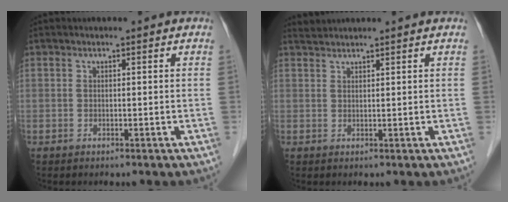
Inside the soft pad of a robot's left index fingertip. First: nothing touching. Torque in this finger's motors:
{"motor_torque": [0.24, -0.20, 0.04, 0.00]}